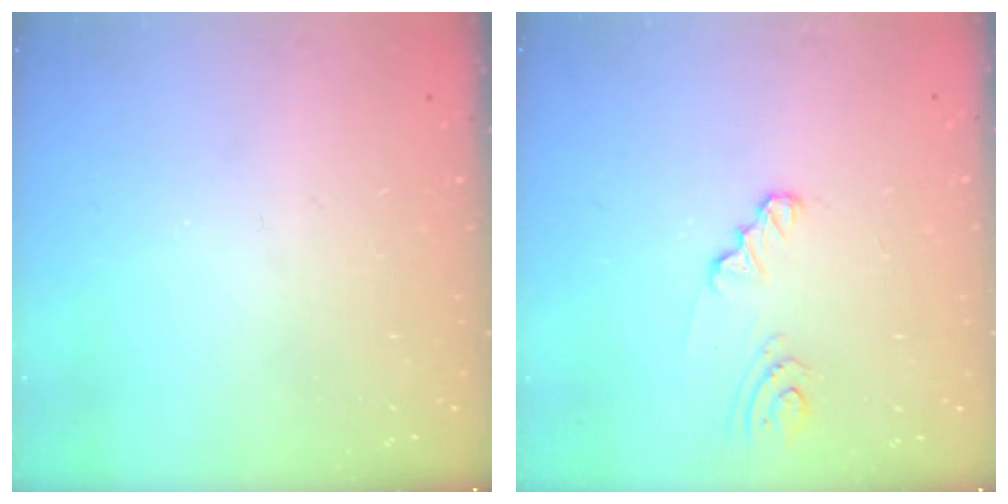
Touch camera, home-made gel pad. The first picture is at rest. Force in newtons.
{"total": 4.2, "press": 4.2, "slide": 0.4}